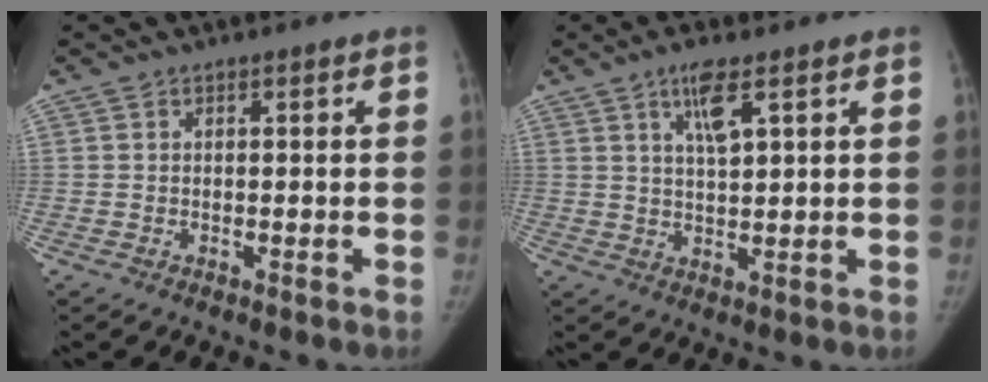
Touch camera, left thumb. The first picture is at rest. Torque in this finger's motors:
{"motor_torque": [-0.23, 0.35, -0.14, -0.01, 0.09]}